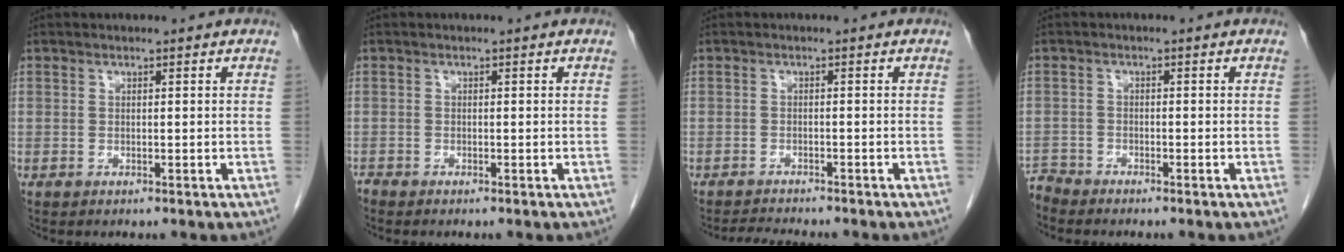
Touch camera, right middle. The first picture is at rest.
{"total": 0.6, "force": [-0.6, 0.0, 0.0], "torque": [-0.005, -0.004, -0.014]}
{"total": 3.7, "force": [-3.6, 0.0, 1.1], "torque": [-0.022, -0.015, -0.055]}
{"total": 2.3, "force": [-2.2, -0.1, -0.6], "torque": [0.014, -0.012, -0.042]}